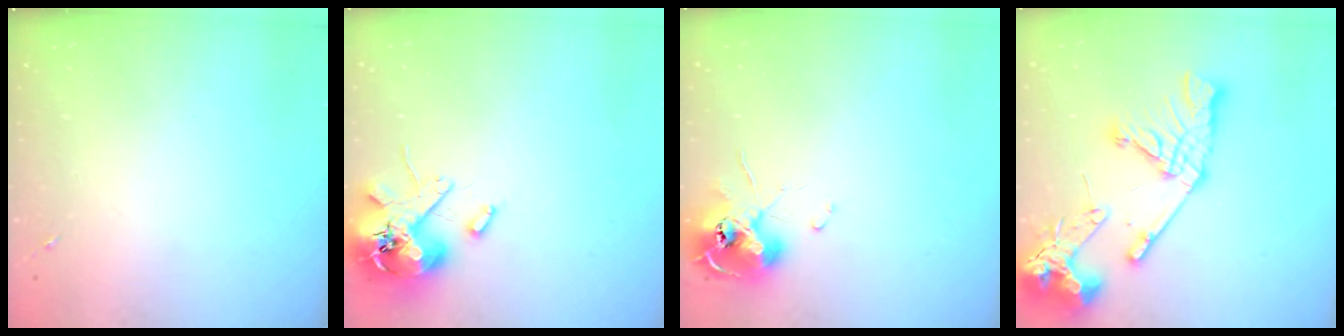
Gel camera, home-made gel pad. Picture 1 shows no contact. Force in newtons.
{"total": 12.7, "press": 12.6, "slide": 1.9}
{"total": 11.3, "press": 11.3, "slide": 0.6}
{"total": 20.6, "press": 20.5, "slide": 2.4}